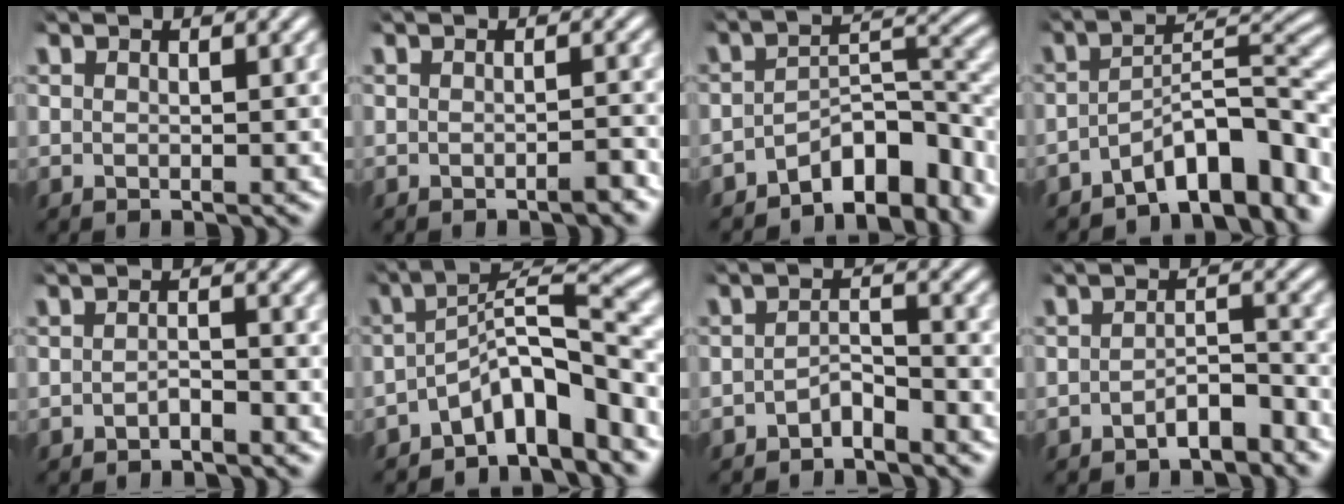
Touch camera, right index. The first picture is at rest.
{"total": 1.0, "force": [-0.9, -0.2, 0.3], "torque": [-0.004, 0.004, -0.020]}
{"total": 7.0, "force": [-4.4, 2.3, 4.8], "torque": [-0.063, -0.016, -0.065]}
{"total": 7.2, "force": [-4.0, 2.0, 5.7], "torque": [-0.082, -0.014, -0.056]}
{"total": 1.4, "force": [-1.3, 0.2, 0.4], "torque": [-0.004, -0.005, -0.022]}
{"total": 6.3, "force": [-2.9, 2.4, 5.1], "torque": [-0.081, -0.015, -0.039]}
{"total": 2.5, "force": [-2.3, 0.5, 0.7], "torque": [-0.002, -0.008, -0.041]}
{"total": 3.0, "force": [-2.8, 0.5, 1.2], "torque": [-0.007, -0.005, -0.049]}